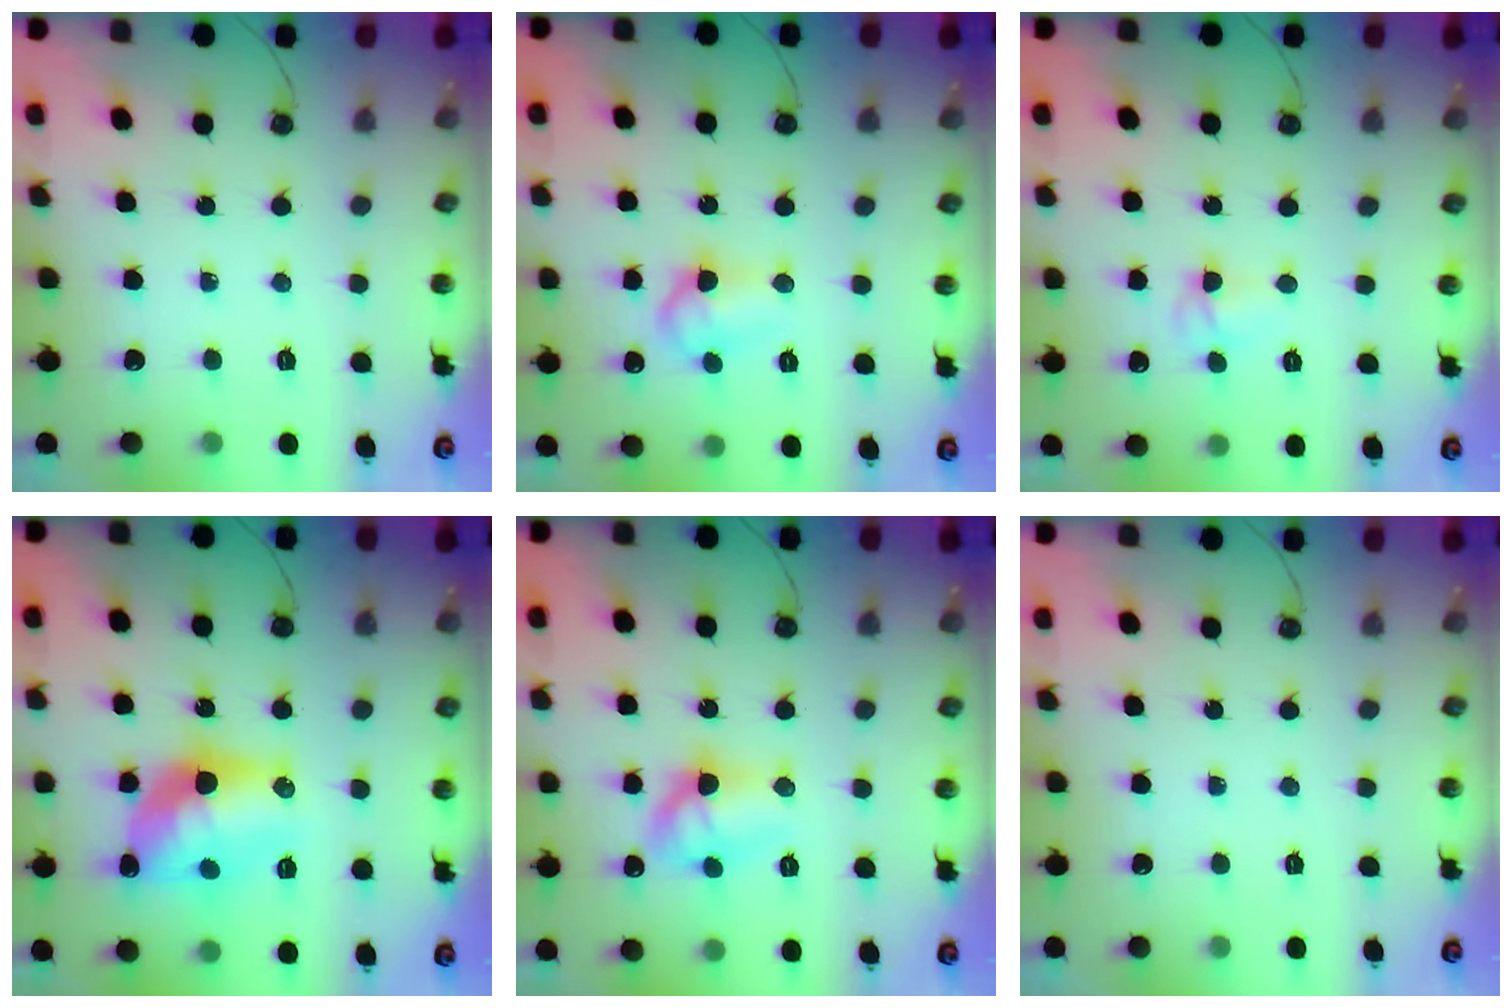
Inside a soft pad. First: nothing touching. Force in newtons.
{"total": 7.4, "press": 7.3, "slide": 1.3}
{"total": 3.2, "press": 3.1, "slide": 0.8}
{"total": 14.9, "press": 14.3, "slide": 4.1}
{"total": 10.7, "press": 10.7, "slide": 0.7}
{"total": 0.0}